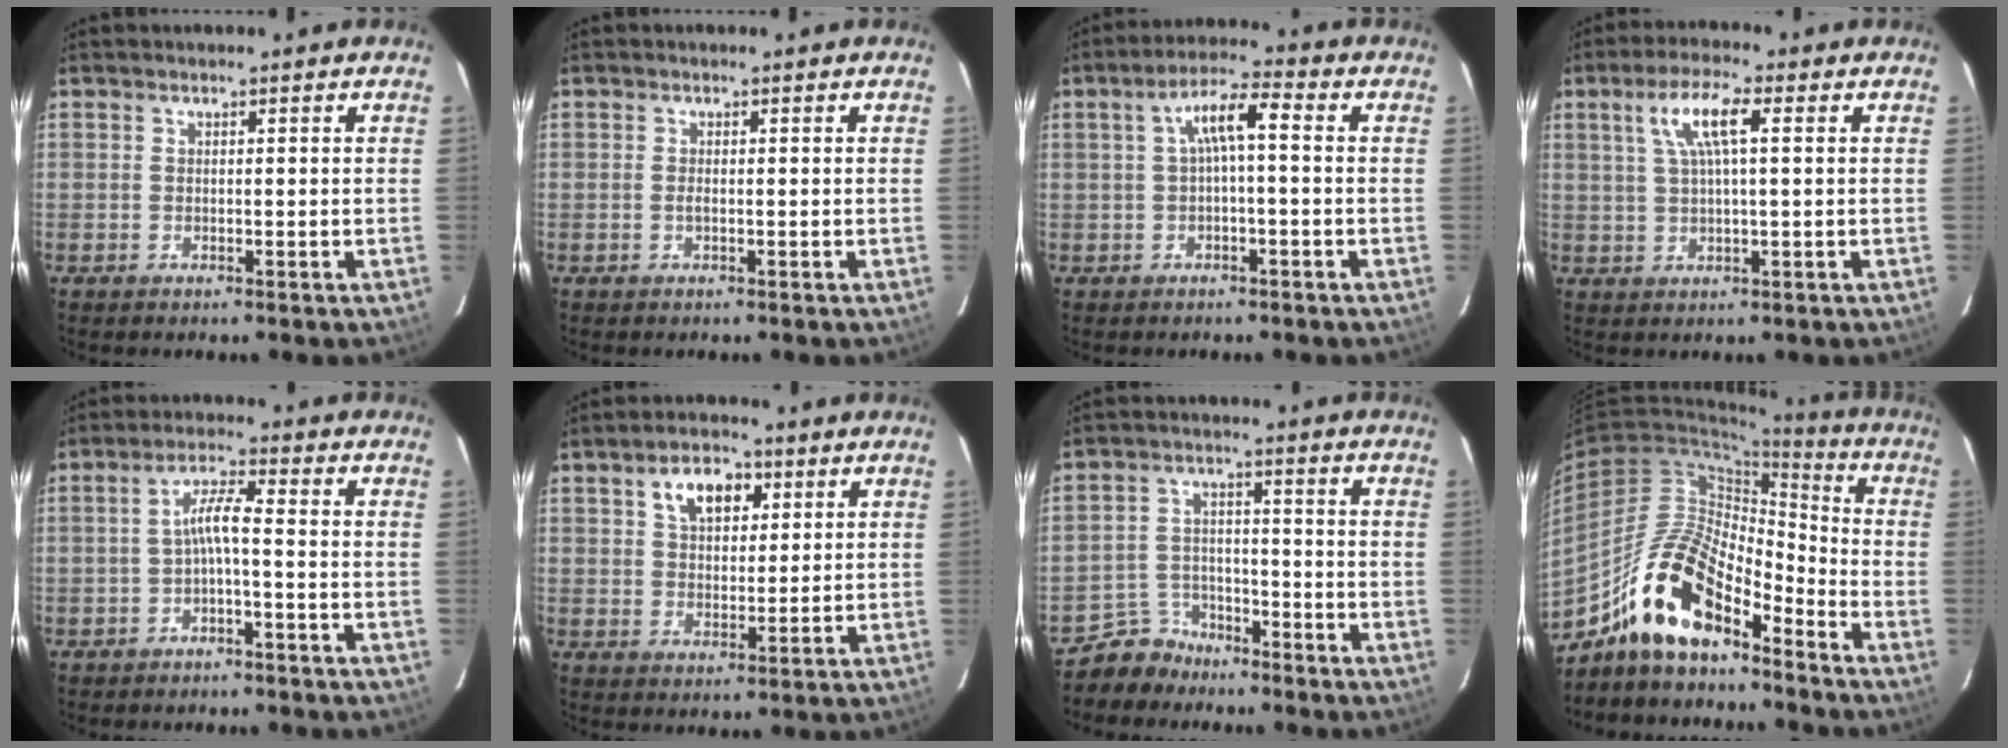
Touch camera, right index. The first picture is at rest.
{"total": 0.7, "force": [-0.2, 0.1, 0.7], "torque": [-0.013, -0.002, -0.004]}
{"total": 5.7, "force": [0.1, 1.1, 5.6], "torque": [-0.108, 0.017, 0.006]}
{"total": 7.2, "force": [2.3, 1.5, 6.6], "torque": [-0.127, 0.010, 0.045]}
{"total": 3.9, "force": [-1.4, 0.1, 3.7], "torque": [-0.078, 0.011, -0.026]}
{"total": 7.6, "force": [3.4, 4.5, 5.0], "torque": [-0.082, 0.021, 0.061]}
{"total": 6.5, "force": [-5.4, 3.7, -0.3], "torque": [-0.010, 0.022, -0.095]}
{"total": 15.4, "force": [-11.4, 5.1, 9.0], "torque": [-0.174, 0.011, -0.219]}